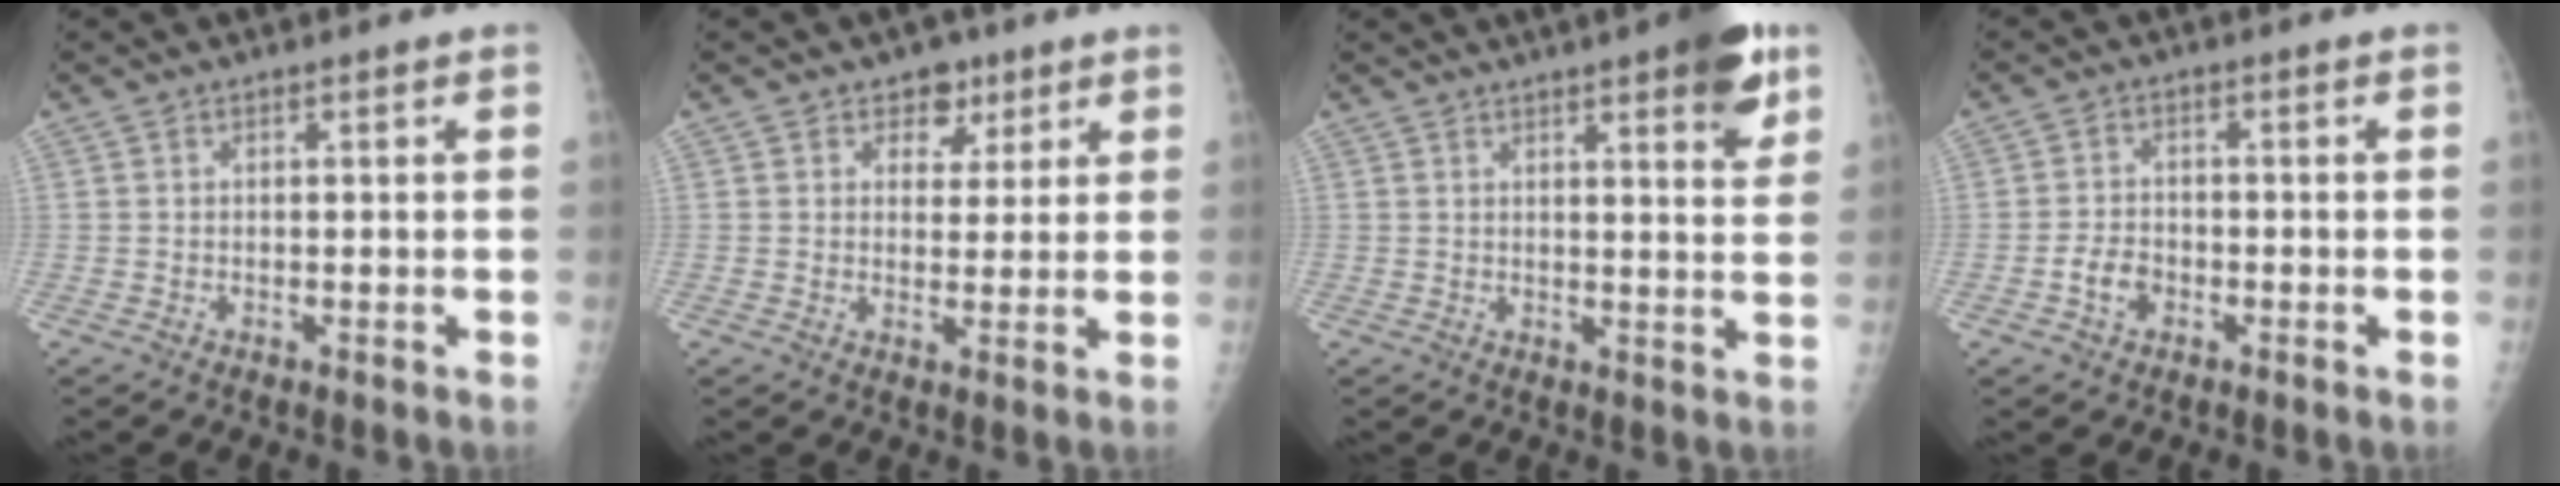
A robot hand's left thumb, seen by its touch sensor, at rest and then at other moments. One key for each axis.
{"total": 5.0, "fx": 2.8, "fy": 3.8, "fz": 1.7, "tx": 0.008, "ty": -0.011, "tz": 0.040}
{"total": 8.9, "fx": 5.0, "fy": 2.1, "fz": 7.0, "tx": -0.075, "ty": -0.021, "tz": 0.060}
{"total": 3.9, "fx": -1.6, "fy": 2.8, "fz": 2.2, "tx": -0.032, "ty": 0.013, "tz": -0.031}